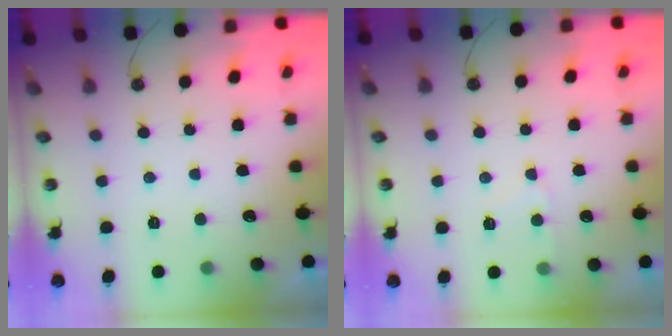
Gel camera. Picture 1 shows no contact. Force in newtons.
{"total": 5.5, "press": 5.5, "slide": 0.6}